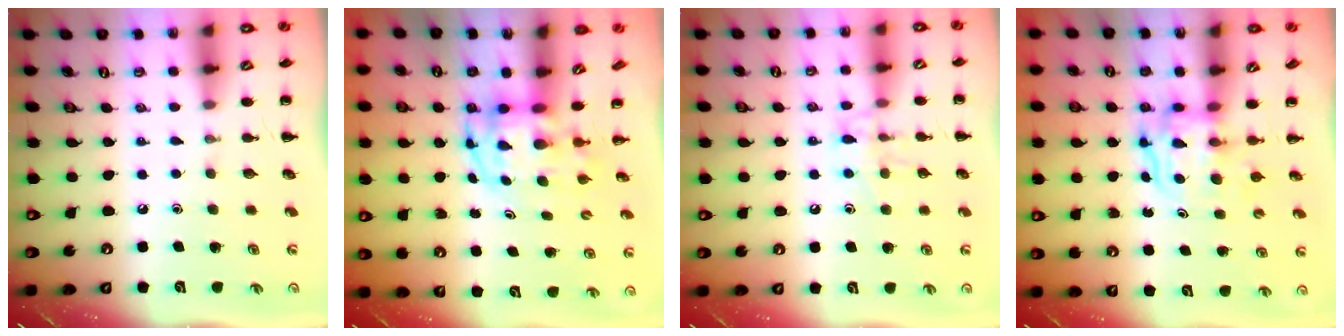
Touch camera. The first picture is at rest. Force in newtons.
{"total": 3.8, "press": 3.7, "slide": 0.7}
{"total": 9.3, "press": 9.2, "slide": 1.0}
{"total": 3.6, "press": 3.6, "slide": 0.3}